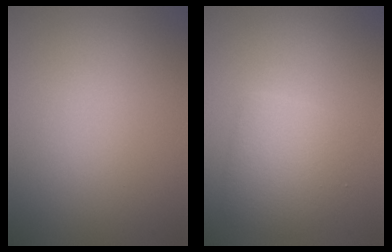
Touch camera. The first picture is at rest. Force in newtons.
{"total": 3.0, "press": 3.0, "slide": 0.1}